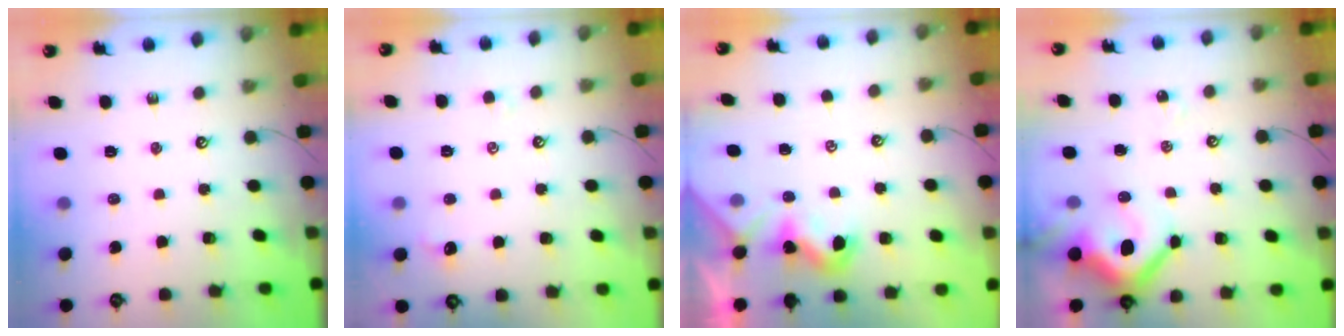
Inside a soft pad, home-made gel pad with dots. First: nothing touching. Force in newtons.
{"total": 0.6, "press": 0.2, "slide": 0.6}
{"total": 1.3, "press": 1.3, "slide": 0.4}
{"total": 12.6, "press": 12.5, "slide": 1.5}